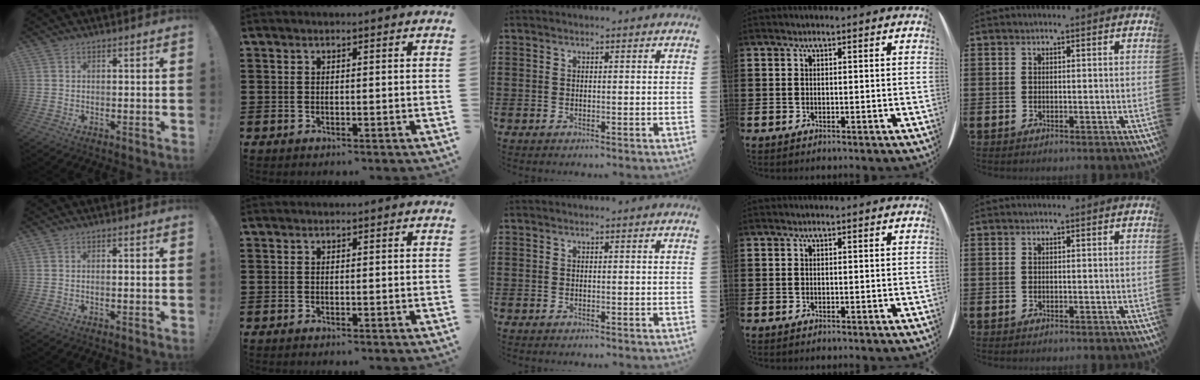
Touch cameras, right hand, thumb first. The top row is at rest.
{"thumb": {"total": 0.9, "force": [-0.5, -0.1, 0.8], "torque": [-0.015, 0.001, -0.009]}}